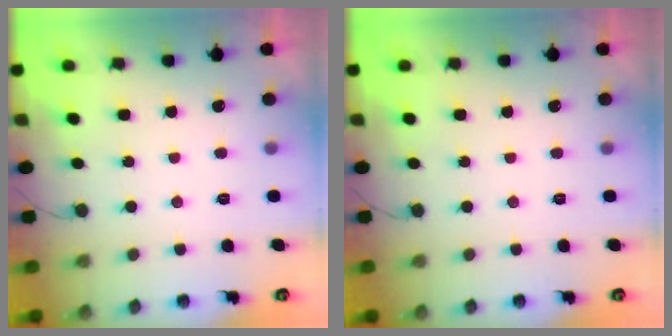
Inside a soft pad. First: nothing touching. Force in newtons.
{"total": 0.0}